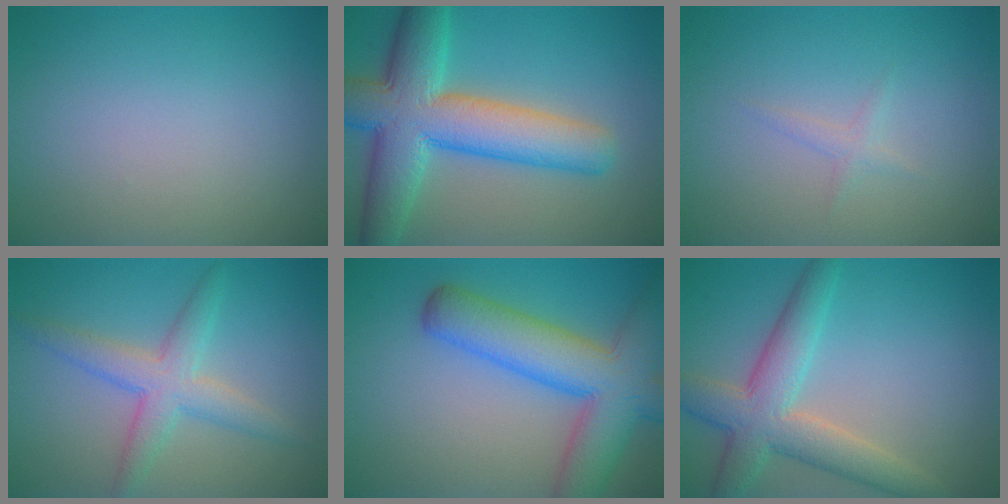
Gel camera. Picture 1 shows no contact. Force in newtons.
{"total": 10.5, "press": 10.4, "slide": 0.5}
{"total": 0.5, "press": 0.5, "slide": 0.0}
{"total": 4.1, "press": 4.1, "slide": 0.1}
{"total": 9.3, "press": 9.3, "slide": 0.7}
{"total": 6.0, "press": 6.0, "slide": 0.3}